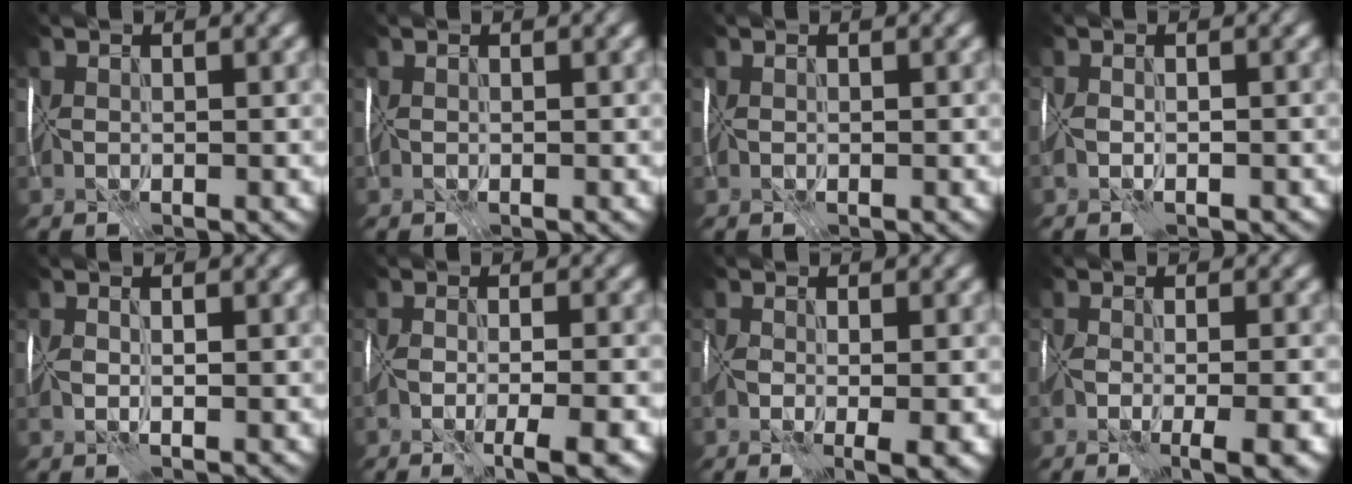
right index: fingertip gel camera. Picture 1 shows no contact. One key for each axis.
{"total": 0.0}
{"total": 0.0}
{"total": 2.4, "fx": -1.6, "fy": 1.2, "fz": 1.4, "tx": -0.023, "ty": -0.004, "tz": -0.026}
{"total": 1.2, "fx": 0.1, "fy": 0.3, "fz": 1.2, "tx": -0.022, "ty": 0.000, "tz": -0.001}
{"total": 5.8, "fx": -3.0, "fy": 1.4, "fz": 4.7, "tx": -0.061, "ty": -0.006, "tz": -0.045}
{"total": 4.1, "fx": -1.2, "fy": 1.5, "fz": 3.7, "tx": -0.063, "ty": -0.014, "tz": -0.018}
{"total": 6.1, "fx": -2.6, "fy": 1.9, "fz": 5.2, "tx": -0.067, "ty": -0.010, "tz": -0.034}